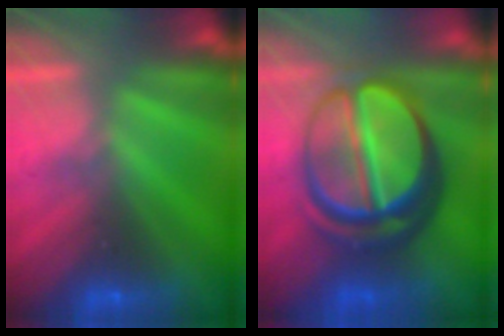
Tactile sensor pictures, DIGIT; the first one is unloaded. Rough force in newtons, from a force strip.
{"total": 9.0}